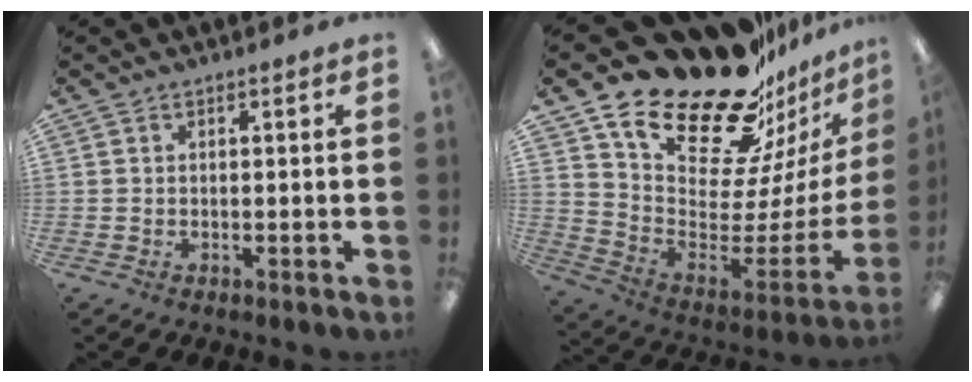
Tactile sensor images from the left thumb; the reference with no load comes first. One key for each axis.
{"total": 25.2, "fx": 19.9, "fy": 10.6, "fz": 11.2, "tx": -0.178, "ty": -0.156, "tz": 0.361}